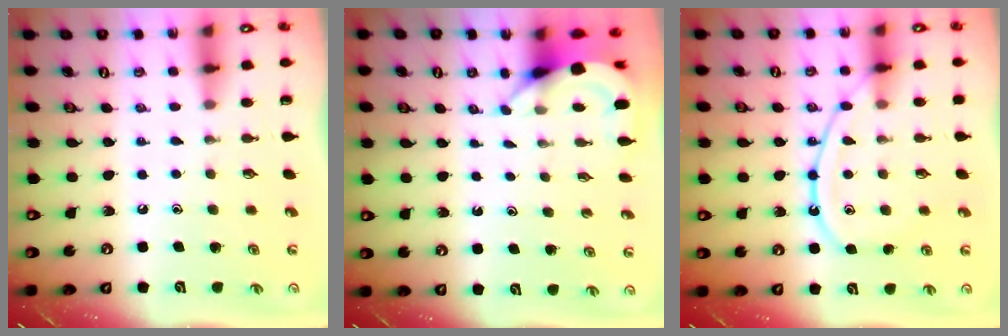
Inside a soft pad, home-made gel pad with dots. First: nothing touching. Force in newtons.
{"total": 3.9, "press": 3.9, "slide": 0.2}
{"total": 13.3, "press": 13.2, "slide": 1.3}